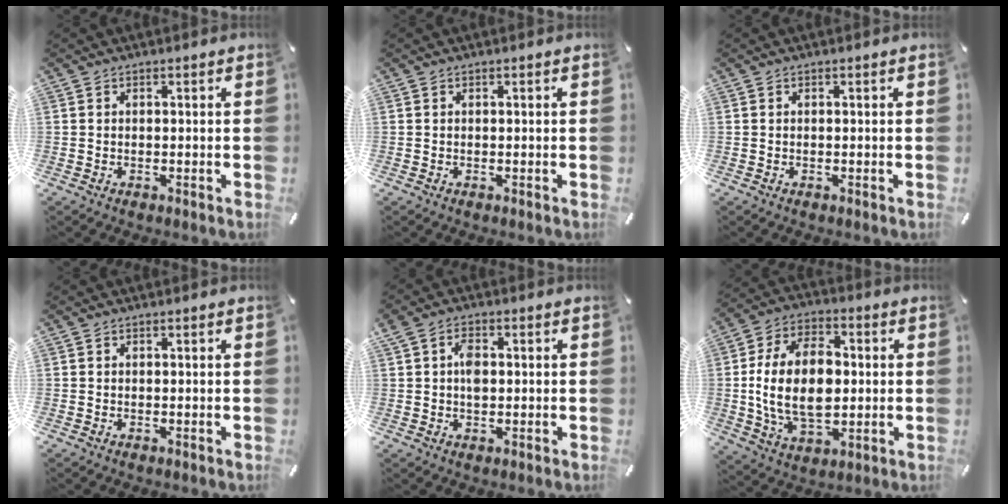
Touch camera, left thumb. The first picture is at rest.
{"total": 0.0}
{"total": 0.0}
{"total": 0.0}
{"total": 4.4, "force": [0.4, 2.9, 3.3], "torque": [-0.051, 0.001, 0.003]}
{"total": 17.8, "force": [0.2, 12.0, 13.2], "torque": [-0.265, 0.004, 0.002]}